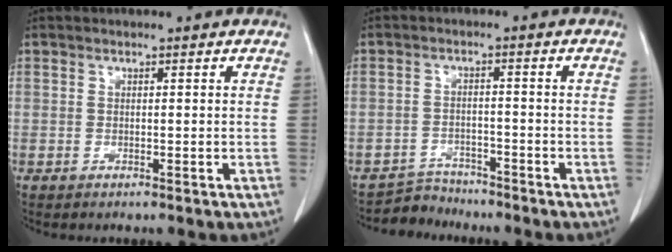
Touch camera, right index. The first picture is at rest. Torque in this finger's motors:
{"motor_torque": [-0.03, -0.02, -0.01, 0.00]}